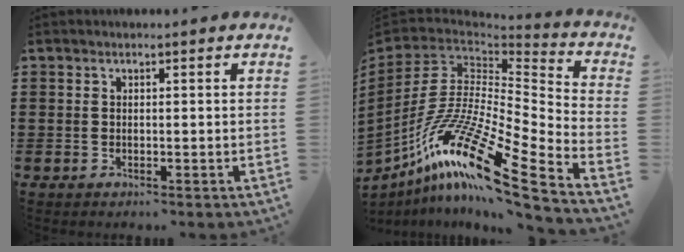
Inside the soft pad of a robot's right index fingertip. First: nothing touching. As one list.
[{"total": 18.4, "force": [-10.8, 3.9, 14.3], "torque": [-0.317, 0.005, -0.216]}]